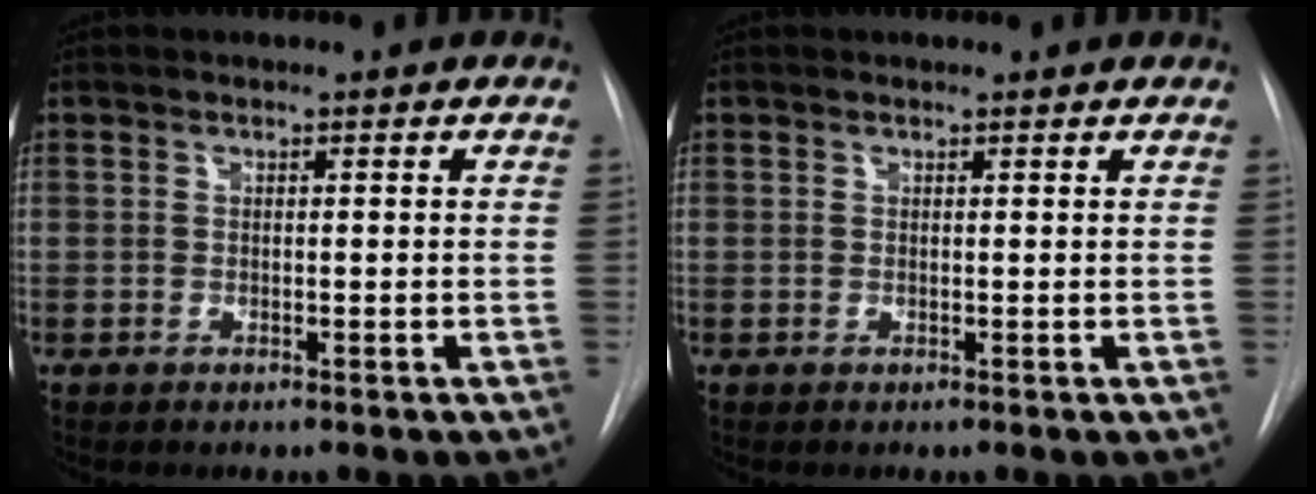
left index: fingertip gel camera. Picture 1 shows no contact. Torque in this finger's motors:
{"motor_torque": [0.19, 0.02, -0.02, -0.01]}